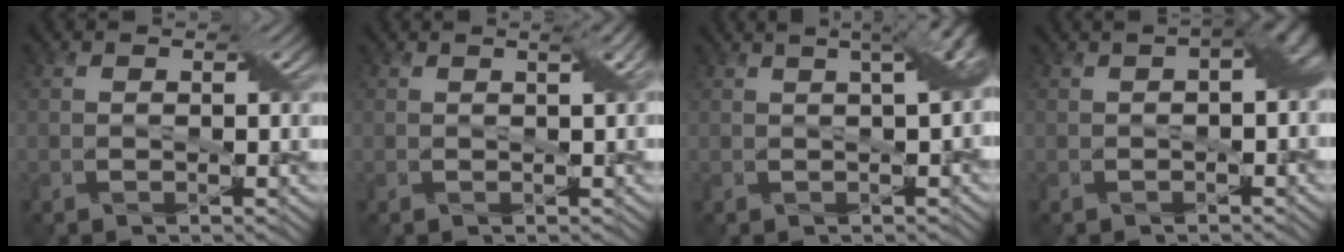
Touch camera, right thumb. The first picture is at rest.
{"total": 1.4, "force": [0.7, 0.0, 1.2], "torque": [-0.023, 0.006, 0.007]}
{"total": 7.2, "force": [1.8, 2.7, 6.4], "torque": [-0.049, 0.045, 0.002]}
{"total": 4.8, "force": [0.2, 2.3, 4.2], "torque": [-0.051, 0.009, 0.008]}